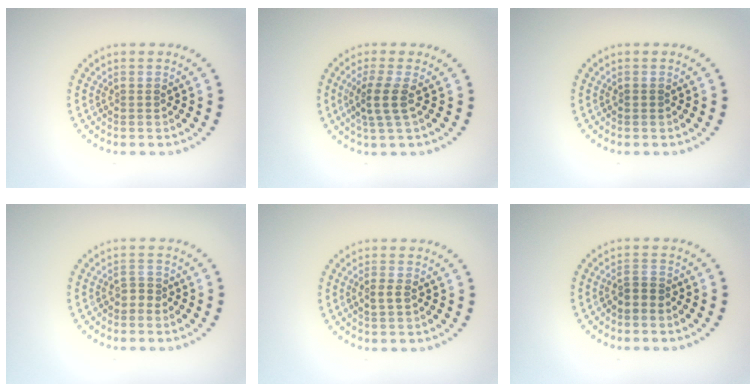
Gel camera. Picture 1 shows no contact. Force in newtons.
{"total": 2.7, "press": 2.1, "slide": 1.6}
{"total": 0.5, "press": 0.5, "slide": 0.1}
{"total": 1.0, "press": 0.8, "slide": 0.5}
{"total": 1.5, "press": 1.4, "slide": 0.2}
{"total": 1.2, "press": 1.0, "slide": 0.8}